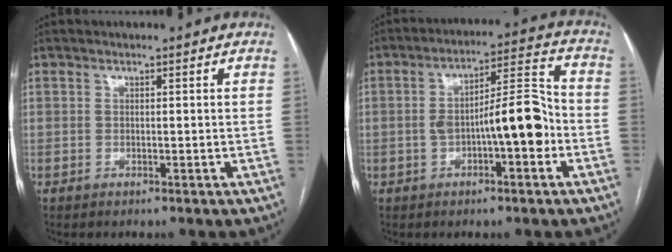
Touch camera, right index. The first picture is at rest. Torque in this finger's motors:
{"motor_torque": [0.38, -0.18, 0.28, 0.07]}